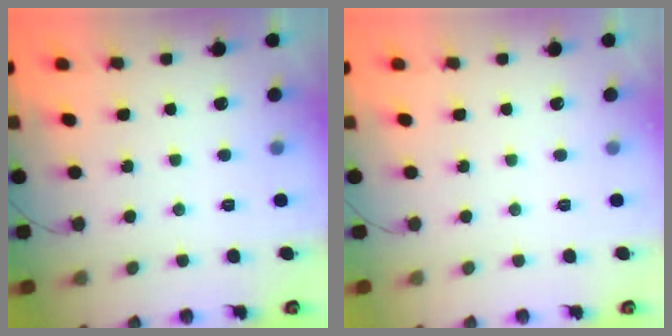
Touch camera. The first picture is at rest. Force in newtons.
{"total": 0.0}